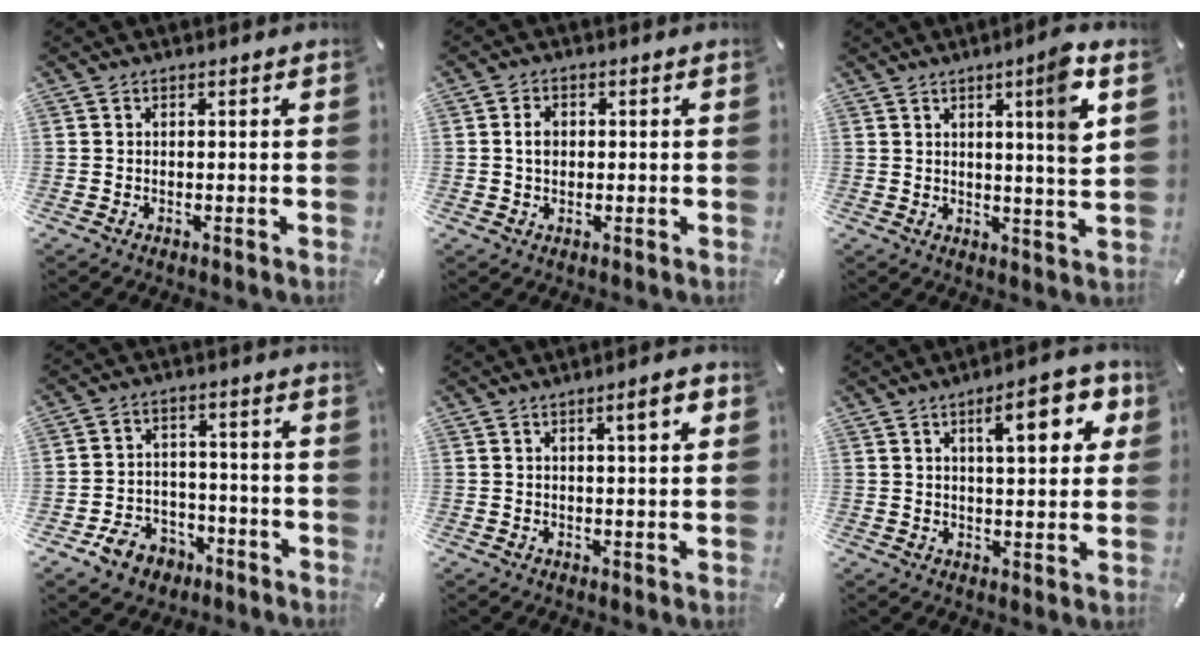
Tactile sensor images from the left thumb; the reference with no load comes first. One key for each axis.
{"total": 3.3, "fx": 0.2, "fy": 2.5, "fz": 2.2, "tx": -0.038, "ty": 0.003, "tz": 0.000}
{"total": 9.4, "fx": 4.3, "fy": 0.0, "fz": 8.4, "tx": -0.119, "ty": -0.024, "tz": 0.057}
{"total": 8.6, "fx": -4.8, "fy": 6.6, "fz": 2.6, "tx": -0.053, "ty": 0.048, "tz": -0.084}
{"total": 5.3, "fx": 2.3, "fy": 0.8, "fz": 4.7, "tx": -0.071, "ty": -0.006, "tz": 0.032}
{"total": 10.2, "fx": 4.4, "fy": 3.7, "fz": 8.4, "tx": -0.111, "ty": -0.010, "tz": 0.066}